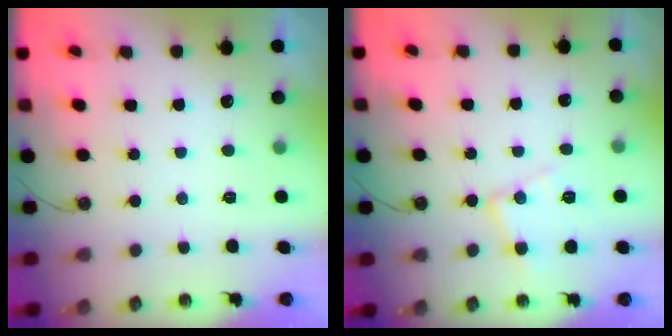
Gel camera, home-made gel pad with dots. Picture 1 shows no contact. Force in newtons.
{"total": 11.4, "press": 11.4, "slide": 0.8}